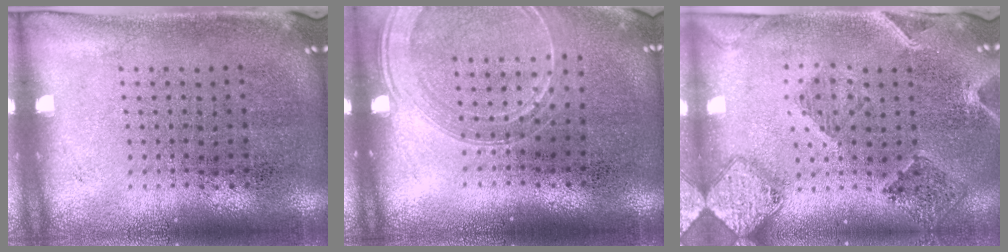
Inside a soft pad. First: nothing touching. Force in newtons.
{"total": 1.4, "press": 1.4, "slide": 0.3}
{"total": 1.6, "press": 1.6, "slide": 0.3}